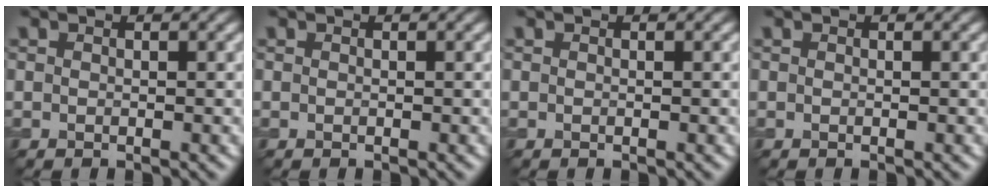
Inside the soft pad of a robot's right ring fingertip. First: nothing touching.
{"total": 0.0}
{"total": 0.0}
{"total": 0.0}